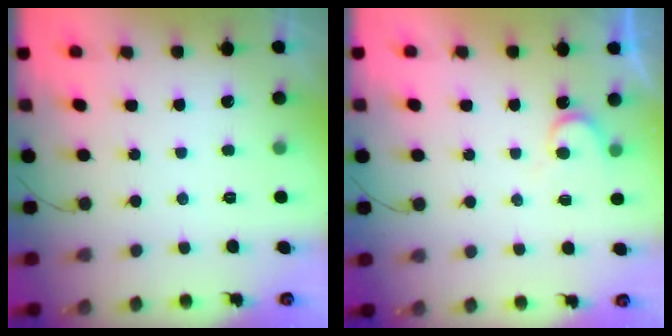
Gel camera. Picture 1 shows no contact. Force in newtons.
{"total": 4.5, "press": 4.4, "slide": 0.4}